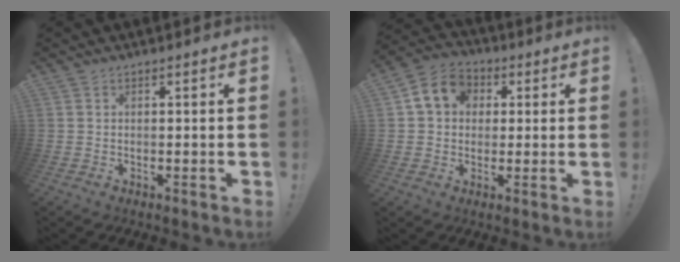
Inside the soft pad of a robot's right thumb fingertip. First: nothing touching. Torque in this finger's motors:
{"motor_torque": [0.12, 0.11, 0.02, 0.01, 0.03]}